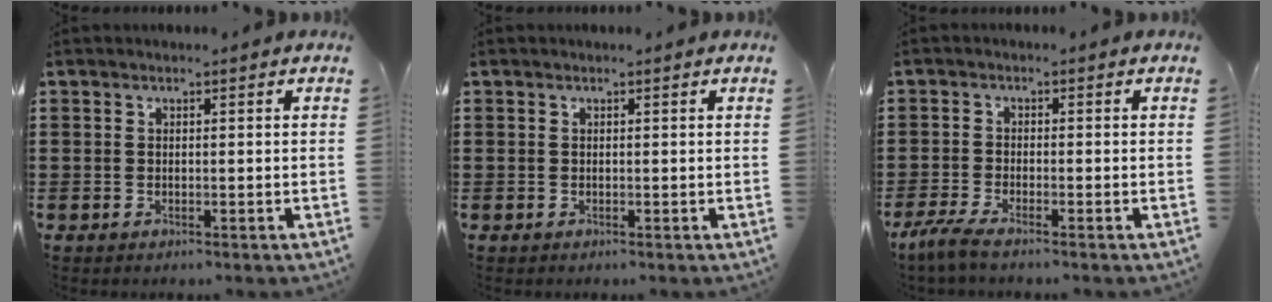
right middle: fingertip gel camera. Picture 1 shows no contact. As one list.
[{"total": 0.0}, {"total": 2.8, "force": [-2.3, -0.1, 1.6], "torque": [-0.042, -0.009, -0.048]}]